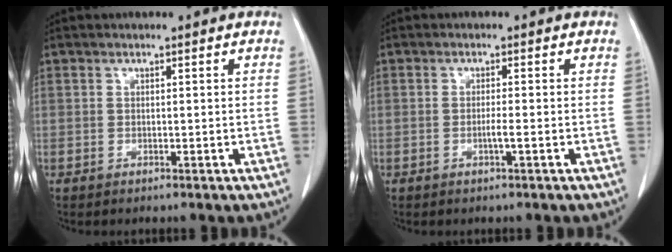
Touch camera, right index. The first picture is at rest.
{"total": 1.5, "force": [-0.5, -0.2, 1.4], "torque": [-0.029, -0.003, -0.010]}